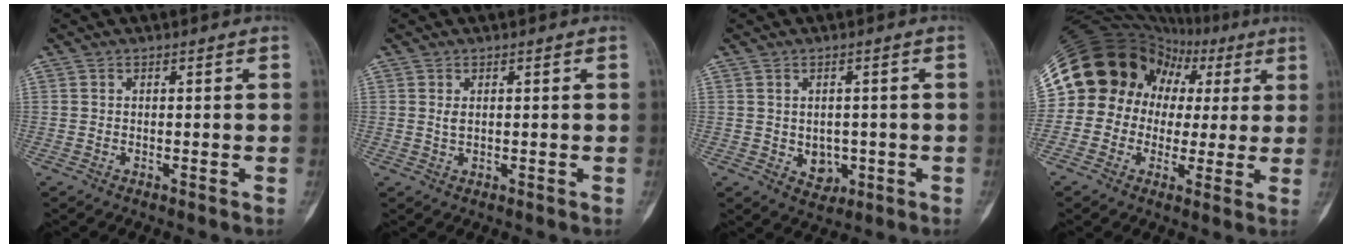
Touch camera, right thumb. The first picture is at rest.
{"total": 1.1, "force": [0.3, 0.6, 0.9], "torque": [-0.015, -0.003, 0.010]}
{"total": 3.6, "force": [-0.6, 2.9, 2.1], "torque": [-0.010, -0.001, 0.001]}
{"total": 22.7, "force": [3.5, 19.8, 10.5], "torque": [-0.176, 0.086, 0.064]}